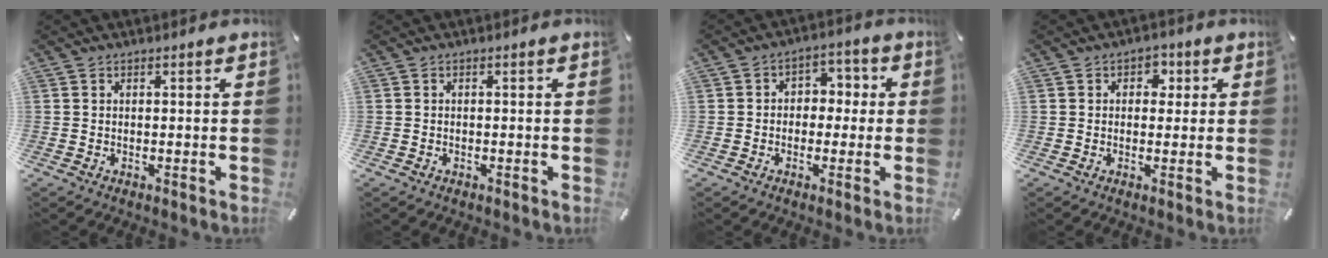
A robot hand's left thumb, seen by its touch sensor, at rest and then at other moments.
{"total": 0.7, "force": [-0.5, 0.5, 0.3], "torque": [-0.004, 0.002, -0.011]}
{"total": 4.7, "force": [-1.7, 3.9, 1.9], "torque": [-0.023, 0.013, -0.038]}
{"total": 3.2, "force": [0.3, 2.7, 1.7], "torque": [-0.012, 0.001, -0.003]}